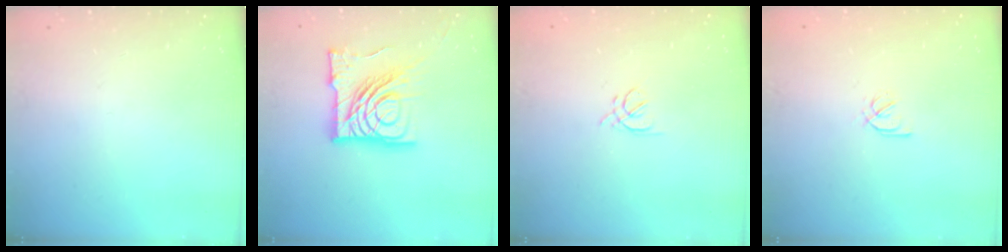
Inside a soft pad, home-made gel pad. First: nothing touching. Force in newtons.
{"total": 23.5, "press": 23.3, "slide": 2.7}
{"total": 2.8, "press": 2.8, "slide": 0.7}
{"total": 2.1, "press": 2.0, "slide": 0.7}